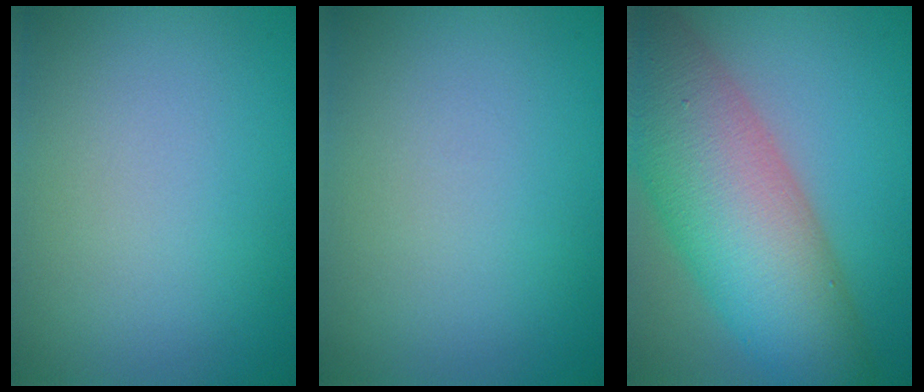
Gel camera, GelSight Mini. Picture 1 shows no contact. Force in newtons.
{"total": 0.0}
{"total": 13.2, "press": 13.2, "slide": 0.5}